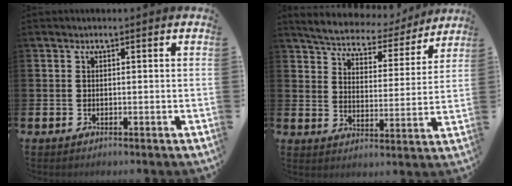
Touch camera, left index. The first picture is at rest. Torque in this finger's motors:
{"motor_torque": [1.10, -1.04, 0.19, 0.07]}